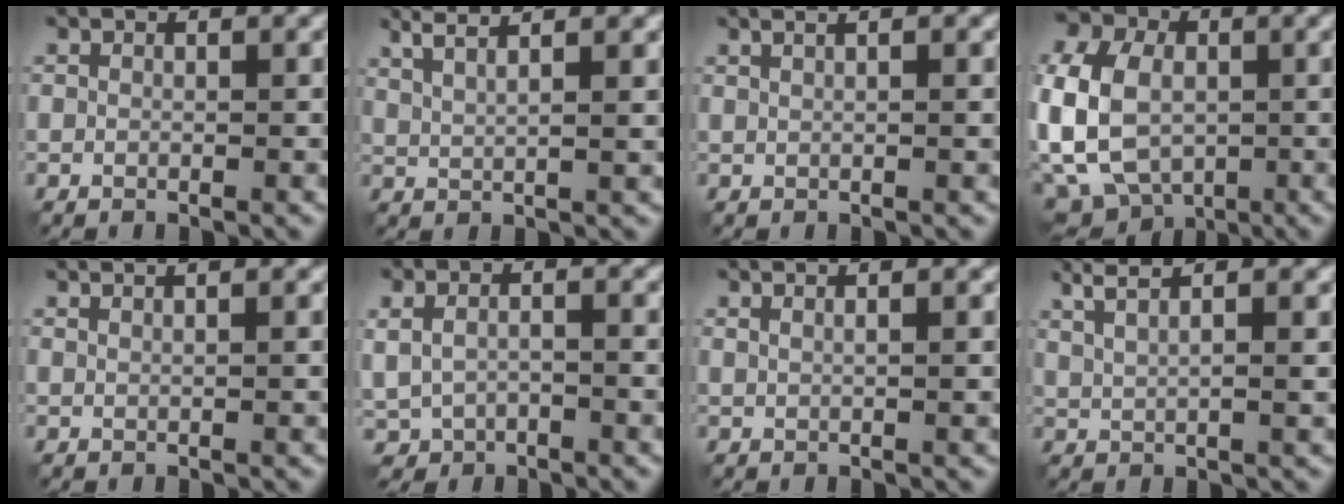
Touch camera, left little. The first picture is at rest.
{"total": 5.0, "force": [3.3, 1.2, 3.5], "torque": [-0.056, 0.020, 0.038]}
{"total": 3.2, "force": [1.7, 1.4, 2.4], "torque": [-0.016, 0.022, 0.001]}
{"total": 16.3, "force": [-0.6, 12.6, 10.2], "torque": [-0.238, 0.008, -0.038]}
{"total": 2.3, "force": [1.6, 0.6, 1.4], "torque": [-0.004, 0.006, 0.005]}
{"total": 3.0, "force": [-0.4, 2.0, 2.2], "torque": [-0.047, -0.008, -0.004]}
{"total": 2.9, "force": [1.8, 1.1, 2.0], "torque": [-0.010, 0.011, 0.004]}
{"total": 4.6, "force": [2.8, 1.2, 3.5], "torque": [-0.063, 0.015, 0.037]}